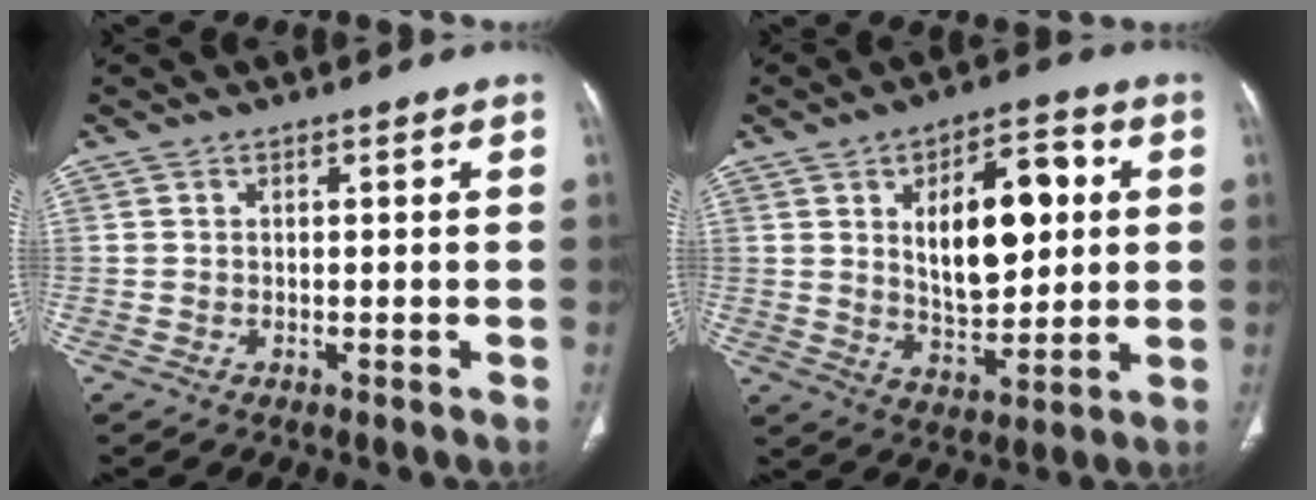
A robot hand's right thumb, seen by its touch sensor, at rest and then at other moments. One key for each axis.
{"total": 15.6, "fx": 3.4, "fy": 8.0, "fz": 12.9, "tx": -0.162, "ty": -0.002, "tz": 0.058}